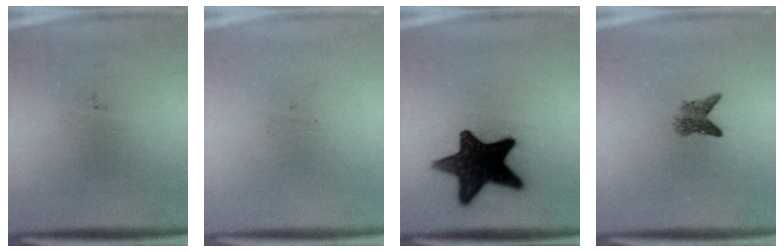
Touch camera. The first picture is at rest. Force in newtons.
{"total": 0.0}
{"total": 15.6}
{"total": 2.6}